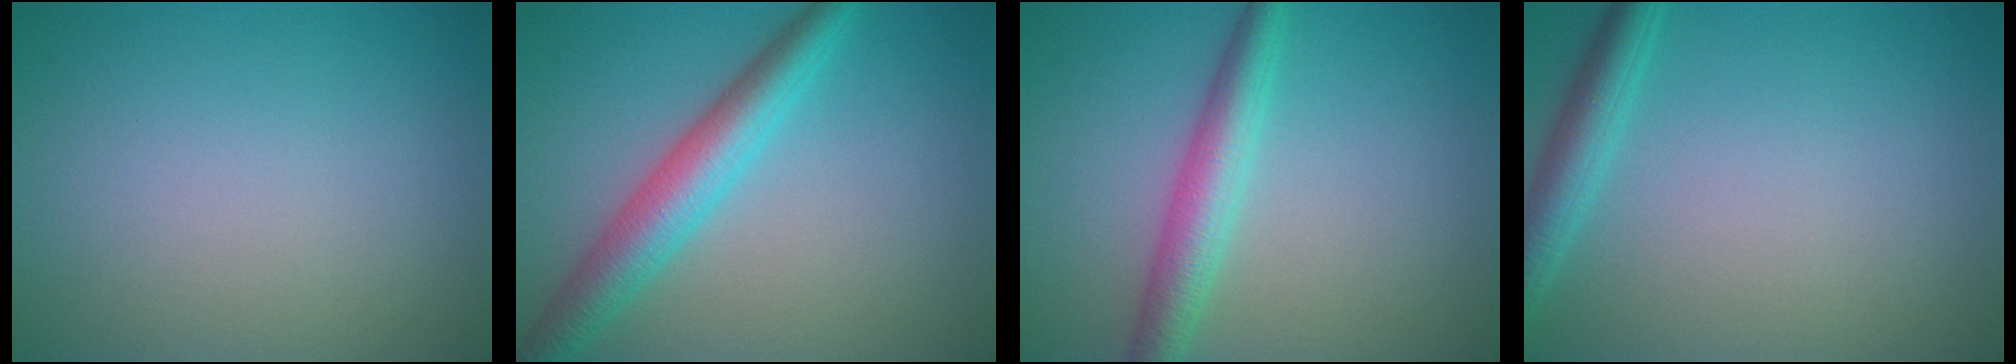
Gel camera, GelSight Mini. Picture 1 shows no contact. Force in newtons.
{"total": 5.3, "press": 5.3, "slide": 0.1}
{"total": 4.0, "press": 4.0, "slide": 0.0}
{"total": 3.0, "press": 3.0, "slide": 0.2}